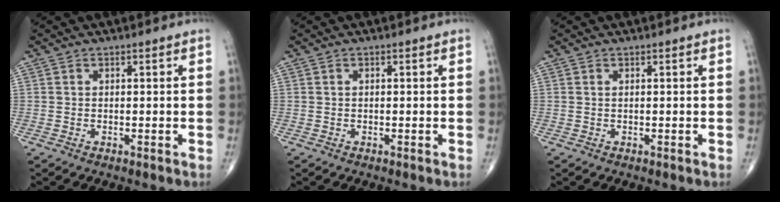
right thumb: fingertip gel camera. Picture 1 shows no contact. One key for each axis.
{"total": 0.0}
{"total": 0.0}